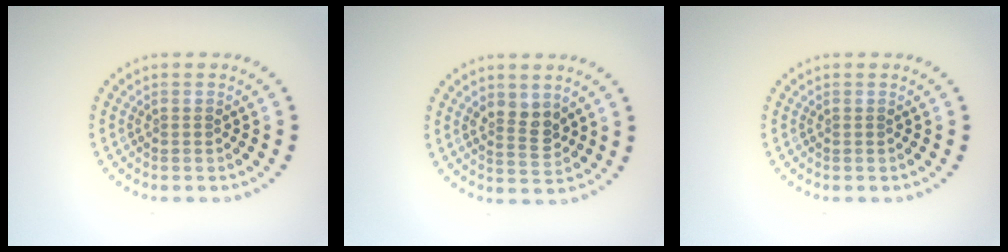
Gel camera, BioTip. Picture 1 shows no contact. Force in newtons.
{"total": 2.5, "press": 2.4, "slide": 0.7}
{"total": 0.0}